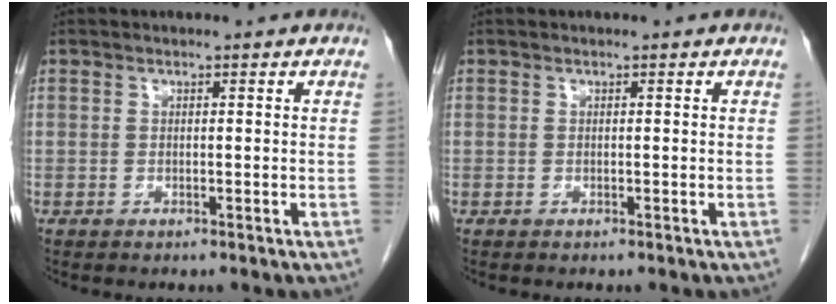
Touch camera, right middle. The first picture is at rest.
{"total": 0.0}